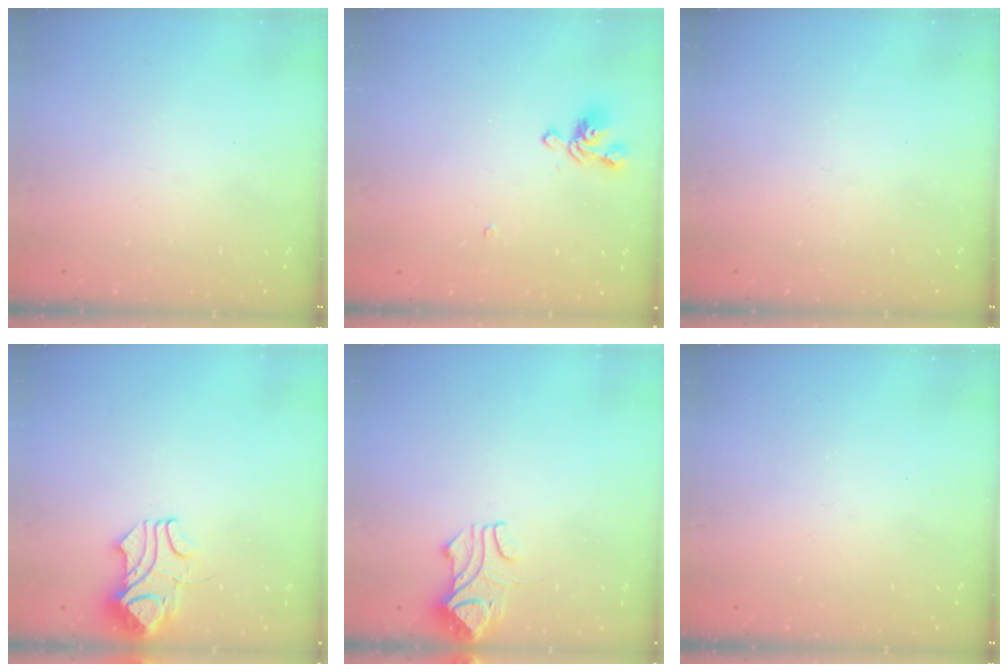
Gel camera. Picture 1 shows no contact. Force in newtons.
{"total": 2.3, "press": 2.3, "slide": 0.1}
{"total": 0.0}
{"total": 3.7, "press": 3.6, "slide": 0.8}
{"total": 3.1, "press": 3.1, "slide": 0.5}
{"total": 0.0}